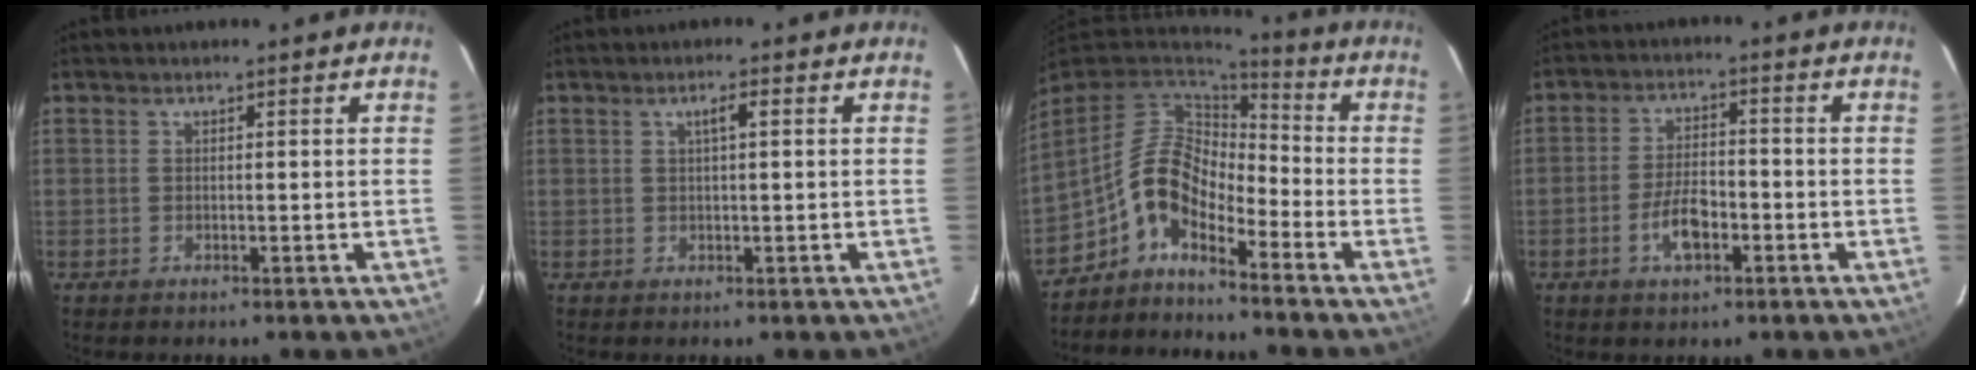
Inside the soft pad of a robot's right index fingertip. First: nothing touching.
{"total": 1.8, "force": [0.6, 0.2, 1.7], "torque": [-0.031, 0.006, 0.010]}
{"total": 8.7, "force": [-5.1, 4.0, 5.8], "torque": [-0.112, 0.024, -0.111]}
{"total": 6.4, "force": [-2.8, 2.9, 4.9], "torque": [-0.101, 0.003, -0.047]}